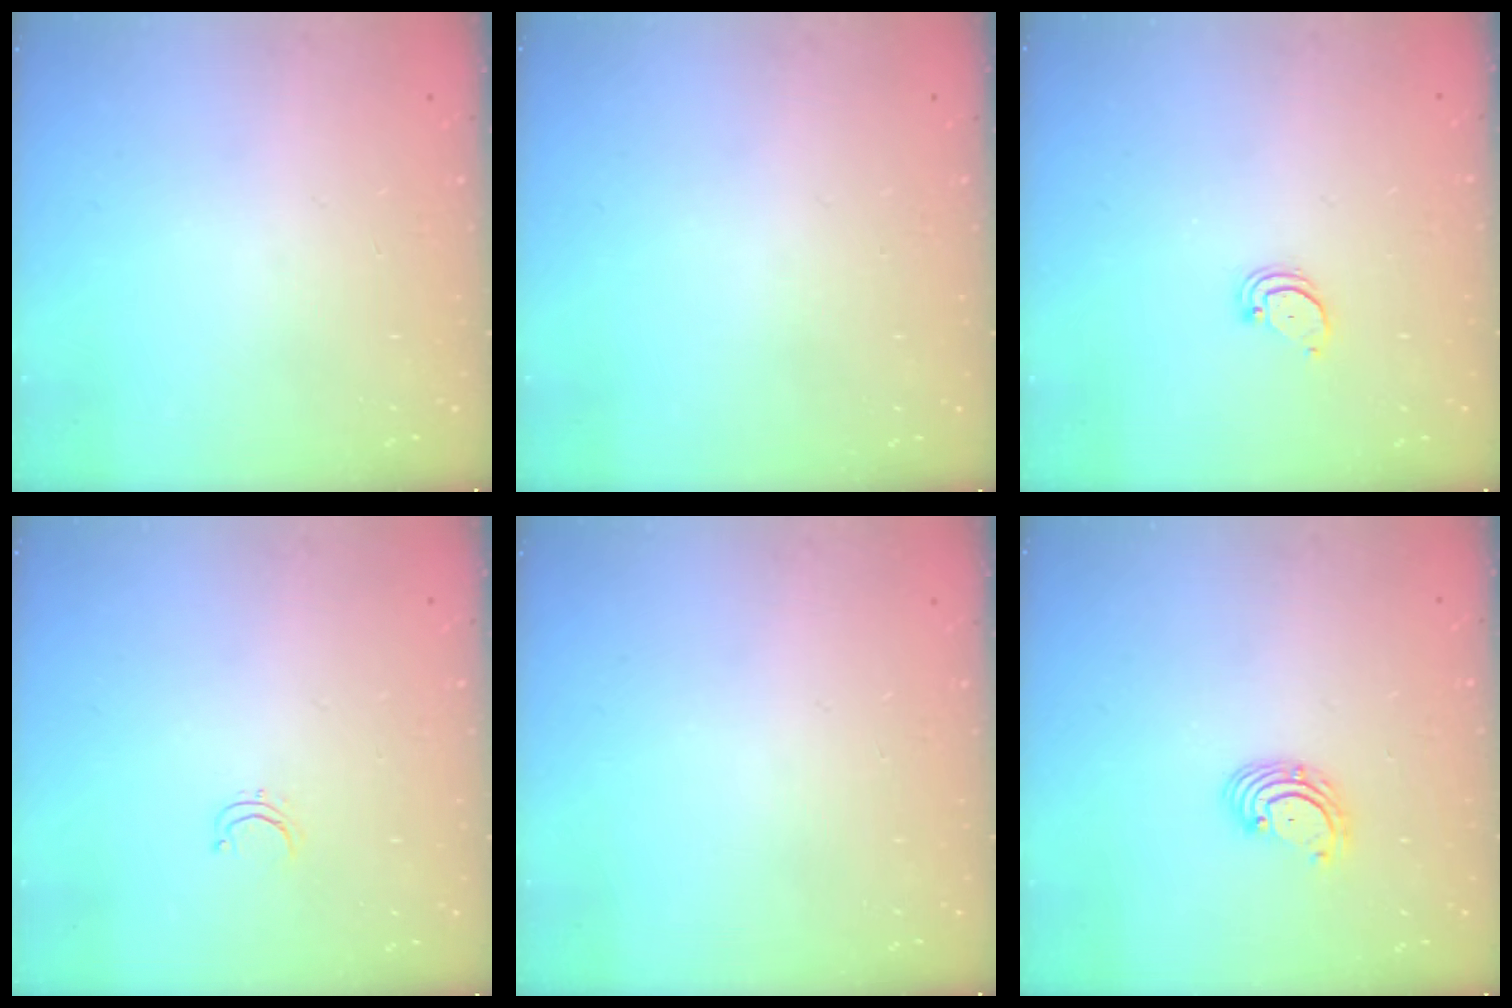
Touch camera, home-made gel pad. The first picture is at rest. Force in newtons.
{"total": 0.0}
{"total": 2.0, "press": 2.0, "slide": 0.2}
{"total": 2.8, "press": 2.8, "slide": 0.2}
{"total": 0.0}
{"total": 2.9, "press": 2.9, "slide": 0.1}